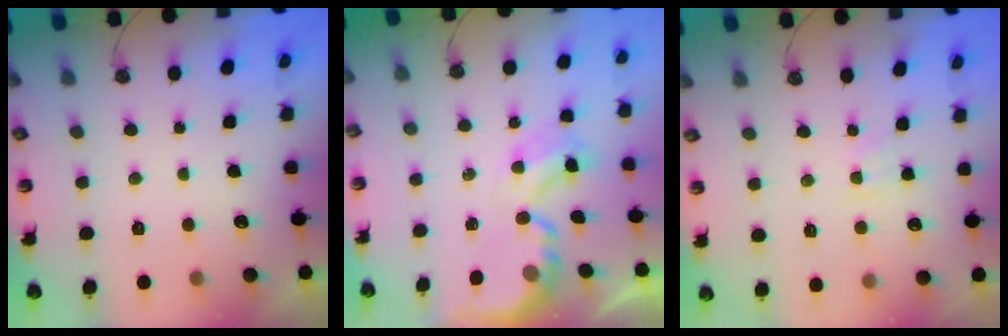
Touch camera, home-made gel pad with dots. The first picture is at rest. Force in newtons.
{"total": 4.0, "press": 4.0, "slide": 0.2}
{"total": 4.2, "press": 4.1, "slide": 0.5}